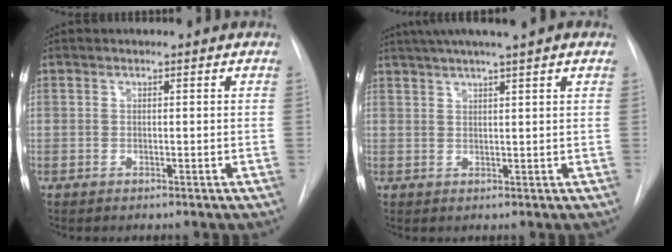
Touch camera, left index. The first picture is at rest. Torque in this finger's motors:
{"motor_torque": [0.81, -1.33, -0.04, 0.15]}